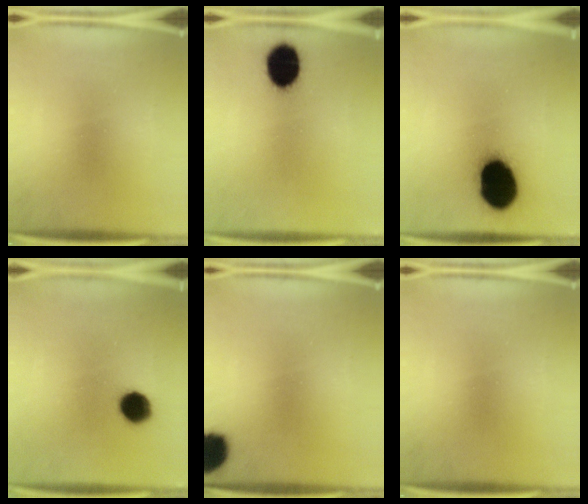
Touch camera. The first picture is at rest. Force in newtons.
{"total": 12.0}
{"total": 20.1}
{"total": 8.1}
{"total": 9.6}
{"total": 0.0}